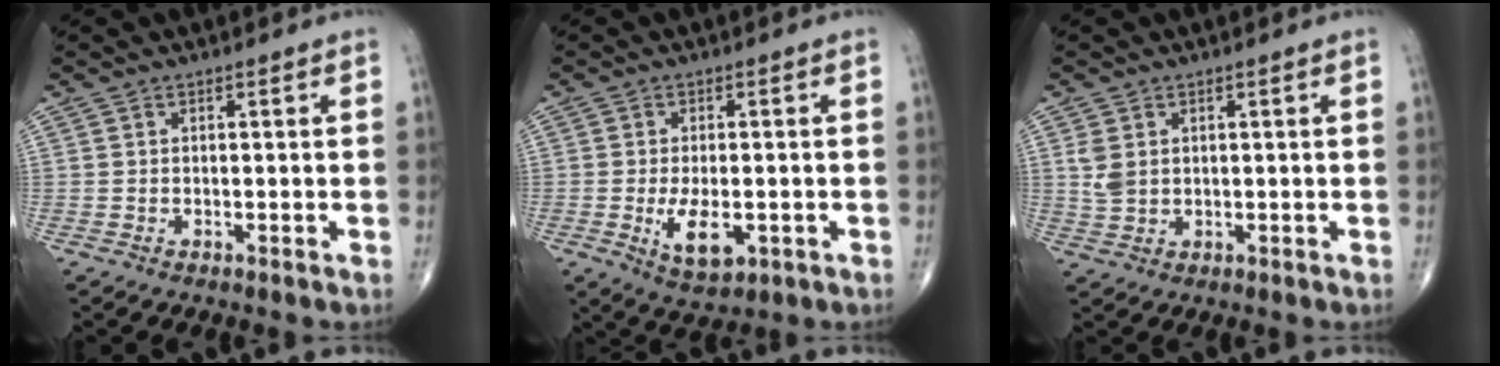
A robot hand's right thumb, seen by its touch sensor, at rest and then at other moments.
{"total": 7.1, "force": [-1.7, 3.5, 5.9], "torque": [-0.097, -0.010, -0.020]}
{"total": 3.5, "force": [0.9, 2.5, 2.2], "torque": [-0.043, -0.002, 0.025]}